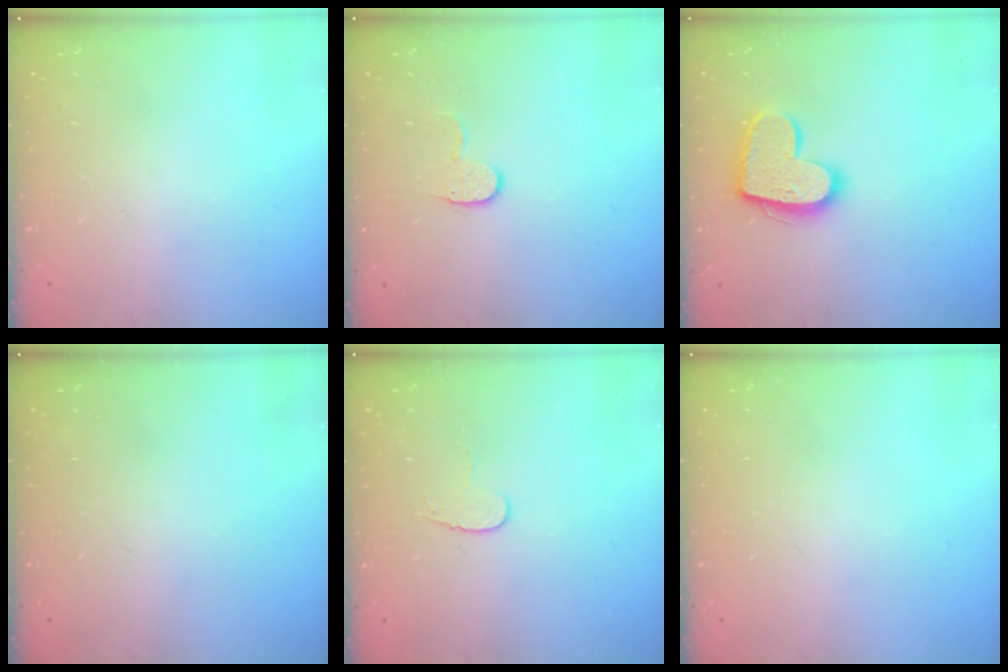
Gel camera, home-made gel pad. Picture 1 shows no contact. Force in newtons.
{"total": 5.7, "press": 5.7, "slide": 0.5}
{"total": 14.9, "press": 14.9, "slide": 1.0}
{"total": 0.0}
{"total": 4.4, "press": 4.4, "slide": 0.5}
{"total": 0.0}